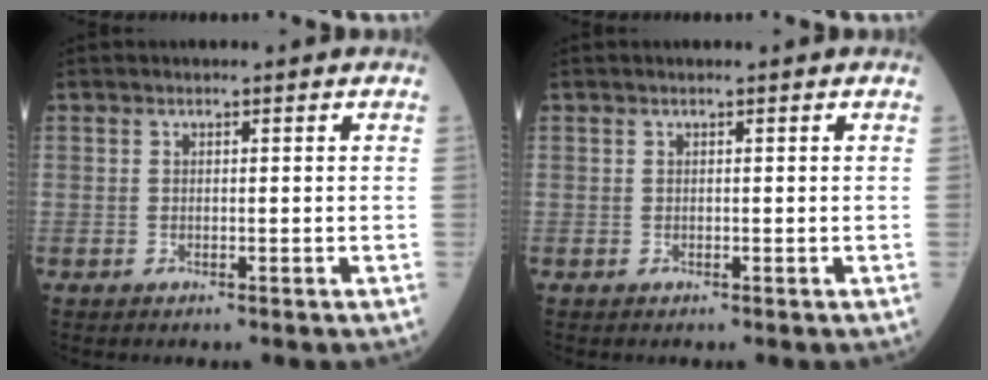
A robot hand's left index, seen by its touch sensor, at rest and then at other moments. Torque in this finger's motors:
{"motor_torque": [0.00, 0.00, 0.00, 0.00]}